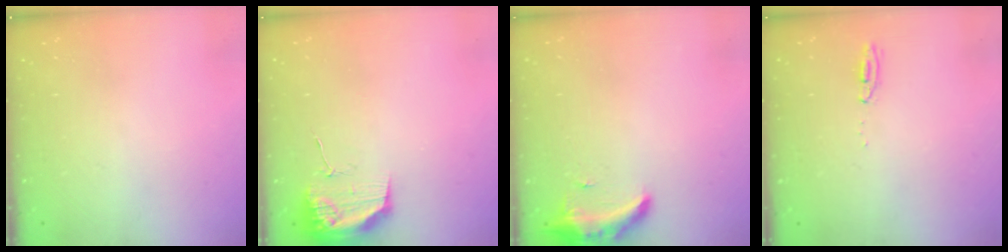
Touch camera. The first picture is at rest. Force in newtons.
{"total": 11.7, "press": 11.6, "slide": 1.0}
{"total": 12.2, "press": 9.7, "slide": 7.4}
{"total": 4.1, "press": 3.1, "slide": 2.6}